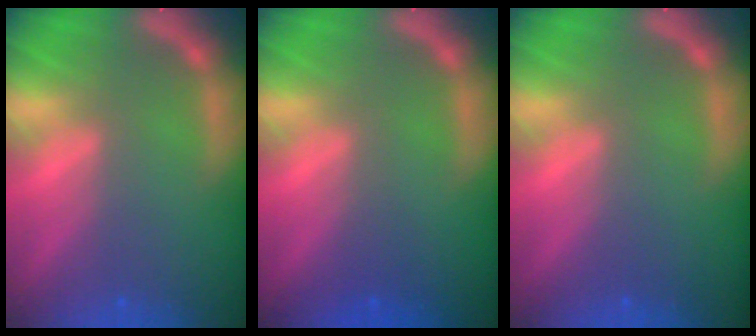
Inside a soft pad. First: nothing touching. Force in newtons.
{"total": 1.0}
{"total": 0.0}